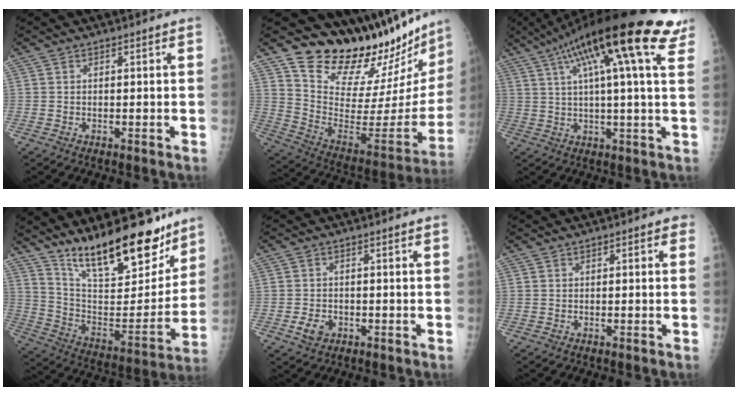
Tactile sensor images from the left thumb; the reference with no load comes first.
{"total": 26.7, "force": [24.7, 5.4, 8.4], "torque": [-0.091, -0.211, 0.358]}
{"total": 22.8, "force": [12.7, 3.5, 18.6], "torque": [-0.290, 0.009, 0.176]}
{"total": 24.0, "force": [17.7, 8.0, 14.1], "torque": [-0.173, -0.091, 0.295]}
{"total": 3.1, "force": [-1.0, 2.4, 1.6], "torque": [-0.025, 0.001, -0.014]}
{"total": 1.3, "force": [0.5, 0.7, 1.0], "torque": [-0.004, 0.003, 0.002]}